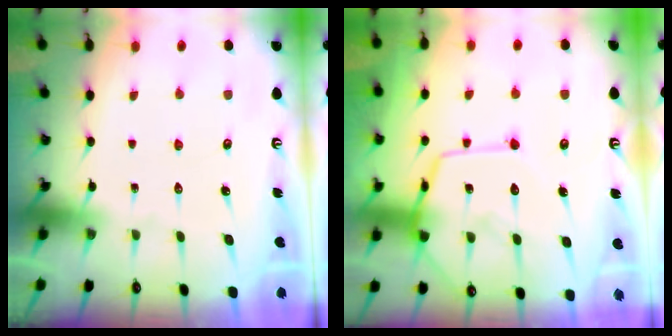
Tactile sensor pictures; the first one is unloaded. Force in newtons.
{"total": 12.5, "press": 12.4, "slide": 1.2}